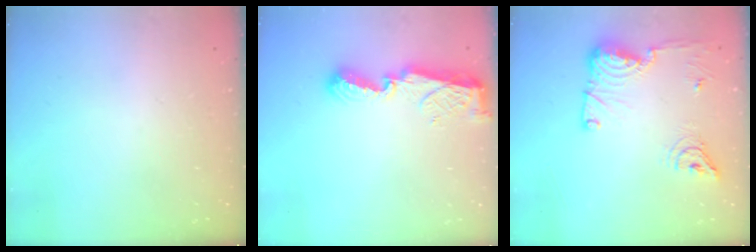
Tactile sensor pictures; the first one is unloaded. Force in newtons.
{"total": 7.3, "press": 7.3, "slide": 0.7}
{"total": 14.7, "press": 14.6, "slide": 2.1}